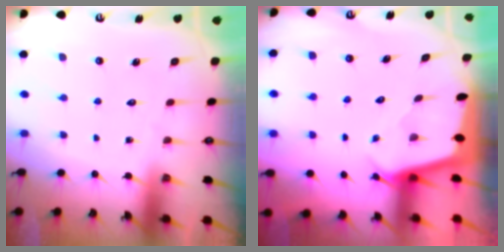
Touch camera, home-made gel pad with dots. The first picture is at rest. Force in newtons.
{"total": 2.2, "press": 2.2, "slide": 0.2}